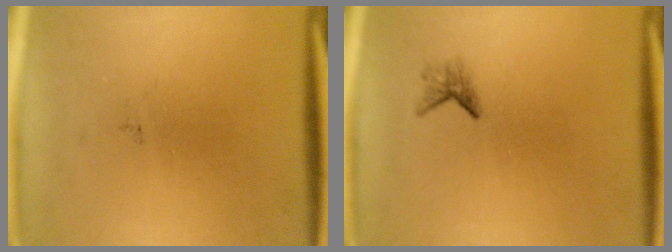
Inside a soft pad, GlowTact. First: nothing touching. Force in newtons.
{"total": 1.2}